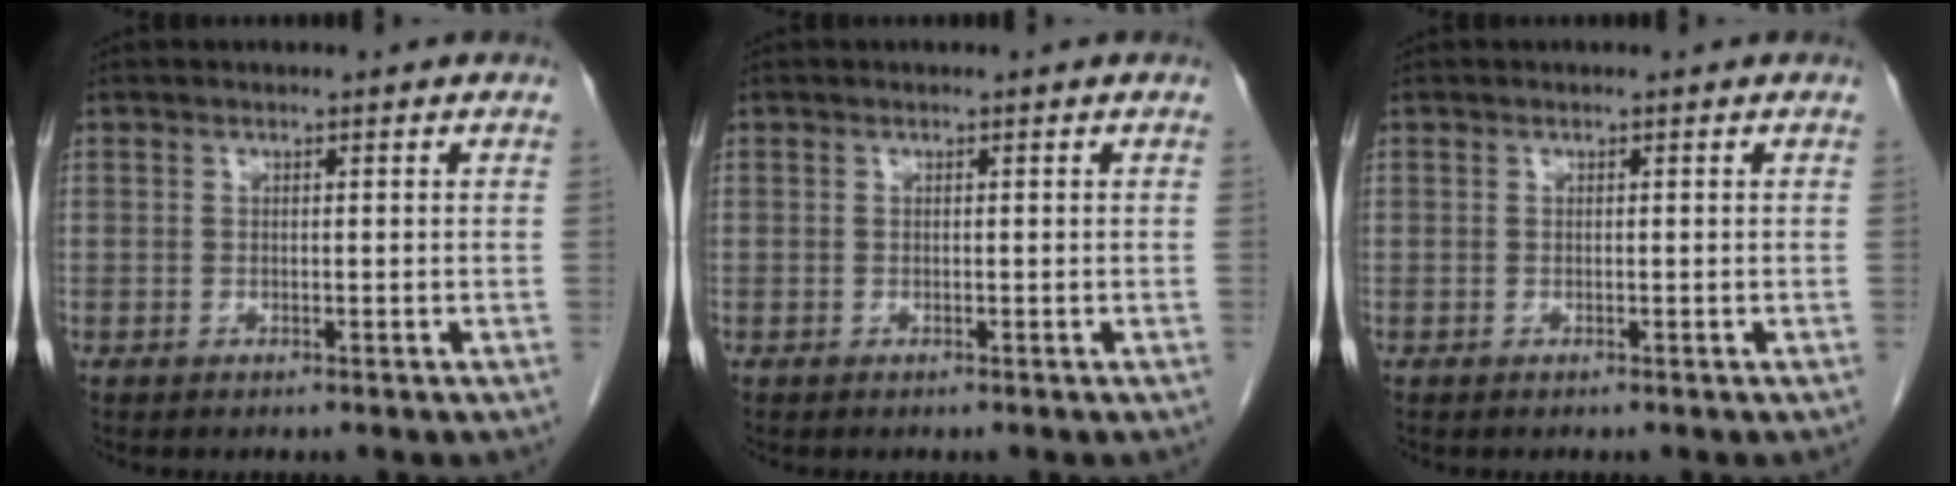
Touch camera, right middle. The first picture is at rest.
{"total": 0.0}
{"total": 0.0}